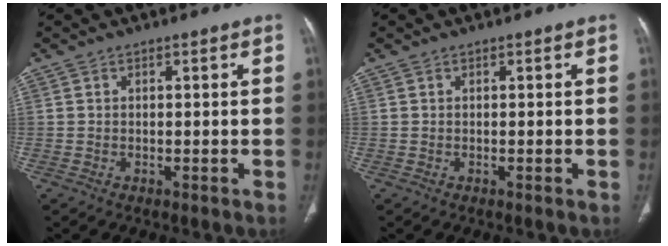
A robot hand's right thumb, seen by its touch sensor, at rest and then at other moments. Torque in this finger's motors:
{"motor_torque": [-0.26, 0.45, -0.04, 0.37, 0.02]}